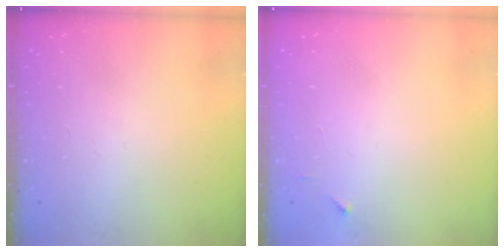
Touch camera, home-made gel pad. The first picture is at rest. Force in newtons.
{"total": 2.0, "press": 2.0, "slide": 0.2}